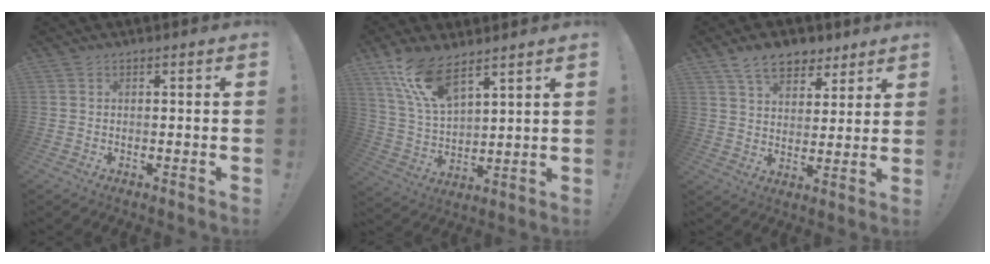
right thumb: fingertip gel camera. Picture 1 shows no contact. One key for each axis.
{"total": 13.0, "fx": 9.6, "fy": 4.4, "fz": 7.5, "tx": -0.164, "ty": -0.052, "tz": 0.178}
{"total": 11.0, "fx": 7.5, "fy": 6.5, "fz": 4.7, "tx": -0.076, "ty": -0.038, "tz": 0.143}